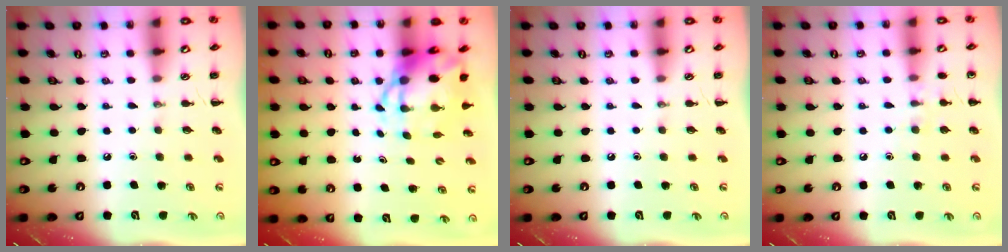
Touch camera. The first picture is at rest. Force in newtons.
{"total": 6.6, "press": 6.4, "slide": 1.8}
{"total": 0.0}
{"total": 6.5, "press": 6.3, "slide": 1.8}